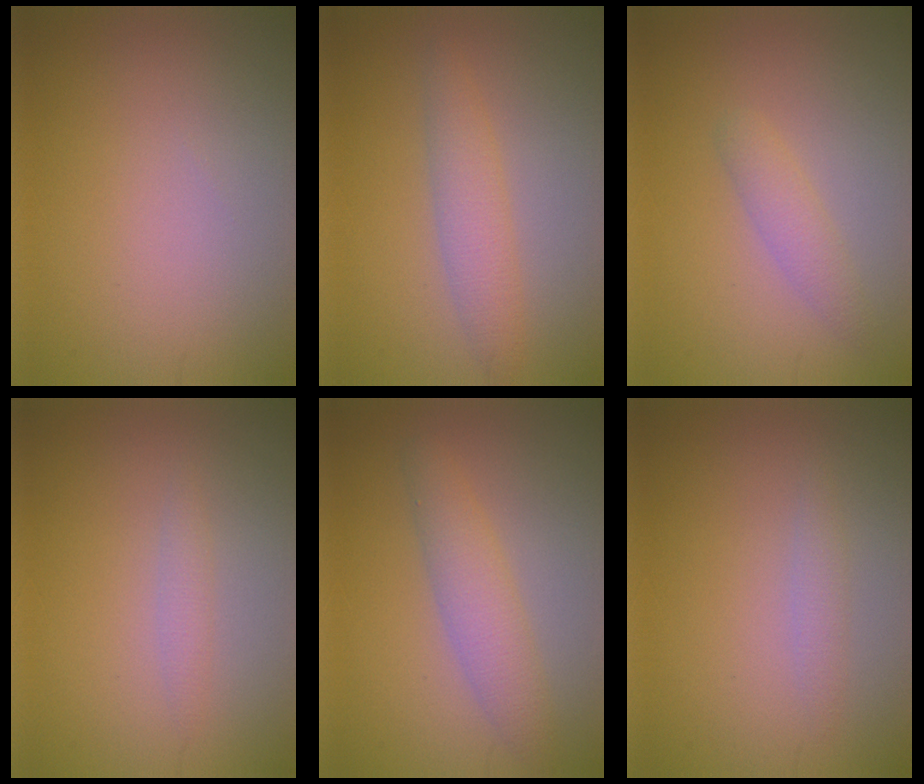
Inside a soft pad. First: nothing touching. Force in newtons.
{"total": 2.7, "press": 2.7, "slide": 0.0}
{"total": 1.9, "press": 1.9, "slide": 0.0}
{"total": 1.1, "press": 1.1, "slide": 0.1}
{"total": 3.2, "press": 3.2, "slide": 0.3}
{"total": 1.1, "press": 1.1, "slide": 0.1}